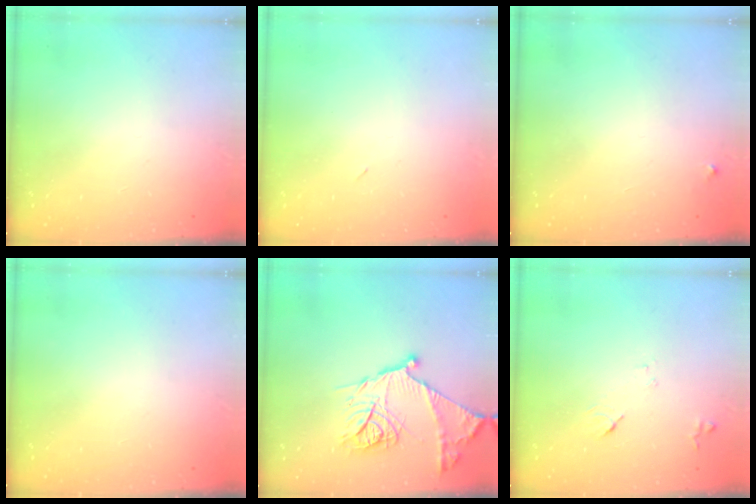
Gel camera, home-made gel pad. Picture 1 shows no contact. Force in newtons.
{"total": 2.4, "press": 2.3, "slide": 0.8}
{"total": 2.3, "press": 2.3, "slide": 0.2}
{"total": 0.0}
{"total": 18.1, "press": 18.0, "slide": 1.6}
{"total": 8.0, "press": 7.9, "slide": 0.8}